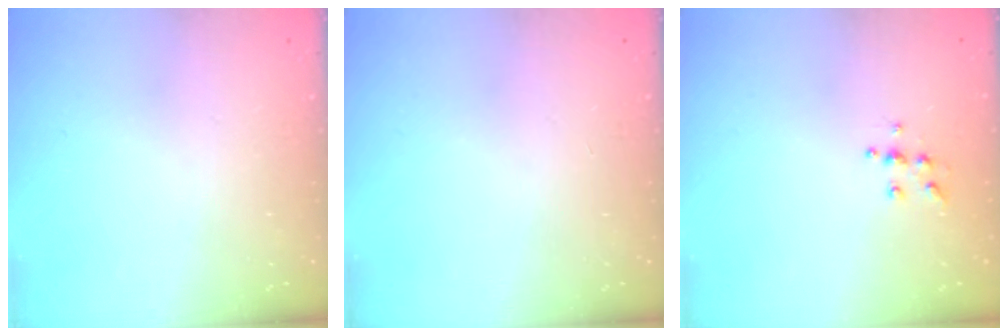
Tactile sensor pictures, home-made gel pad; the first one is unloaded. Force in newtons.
{"total": 0.0}
{"total": 5.9, "press": 5.9, "slide": 0.5}